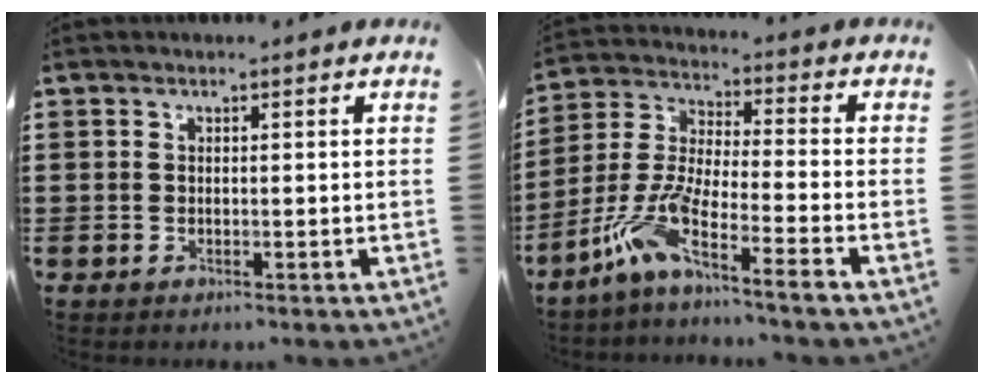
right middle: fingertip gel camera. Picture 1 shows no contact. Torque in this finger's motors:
{"motor_torque": [1.67, -0.47, 0.53, 0.21]}